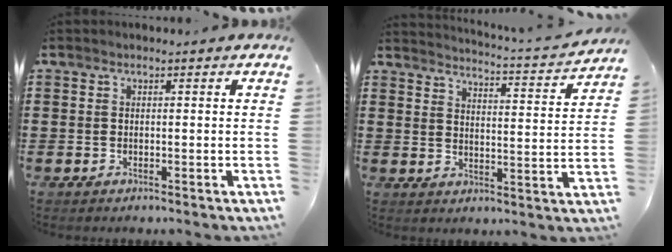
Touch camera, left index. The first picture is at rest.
{"total": 2.6, "force": [2.4, -0.8, 0.6], "torque": [-0.030, -0.032, 0.030]}